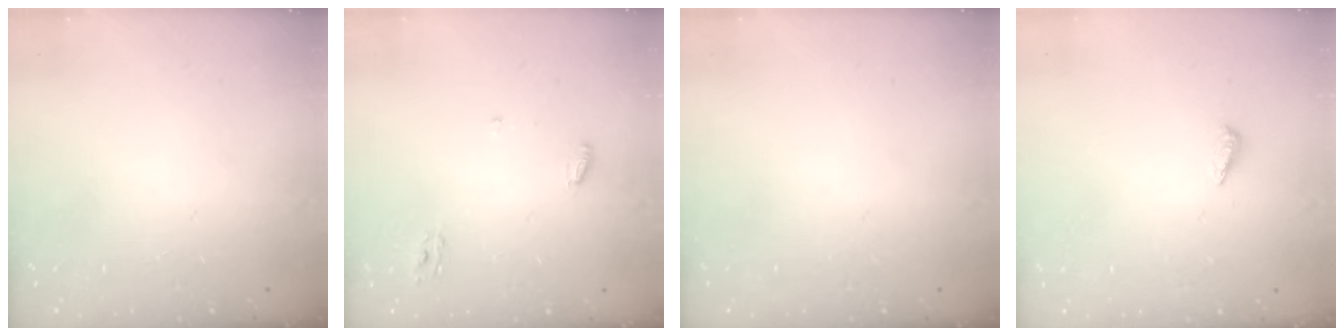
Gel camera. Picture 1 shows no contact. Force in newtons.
{"total": 4.9, "press": 4.9, "slide": 0.3}
{"total": 0.0}
{"total": 4.8, "press": 4.8, "slide": 0.4}